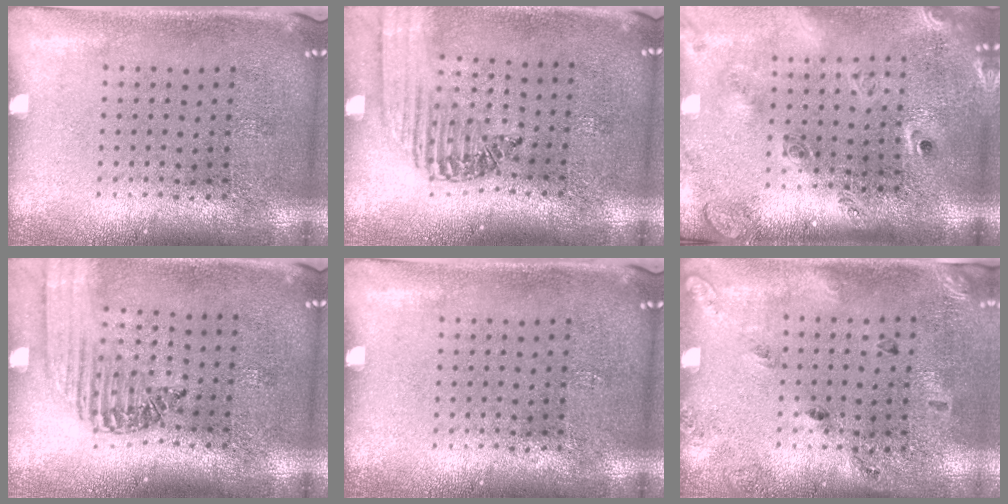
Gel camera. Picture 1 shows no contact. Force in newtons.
{"total": 1.3, "press": 1.3, "slide": 0.4}
{"total": 2.6, "press": 1.9, "slide": 1.8}
{"total": 1.3, "press": 1.3, "slide": 0.4}
{"total": 0.0}
{"total": 1.7, "press": 1.0, "slide": 1.4}